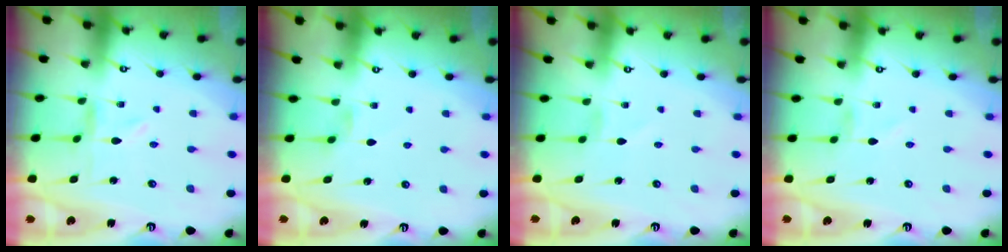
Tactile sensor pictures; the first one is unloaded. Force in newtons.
{"total": 1.4, "press": 1.3, "slide": 0.3}
{"total": 0.0}
{"total": 0.8, "press": 0.8, "slide": 0.1}